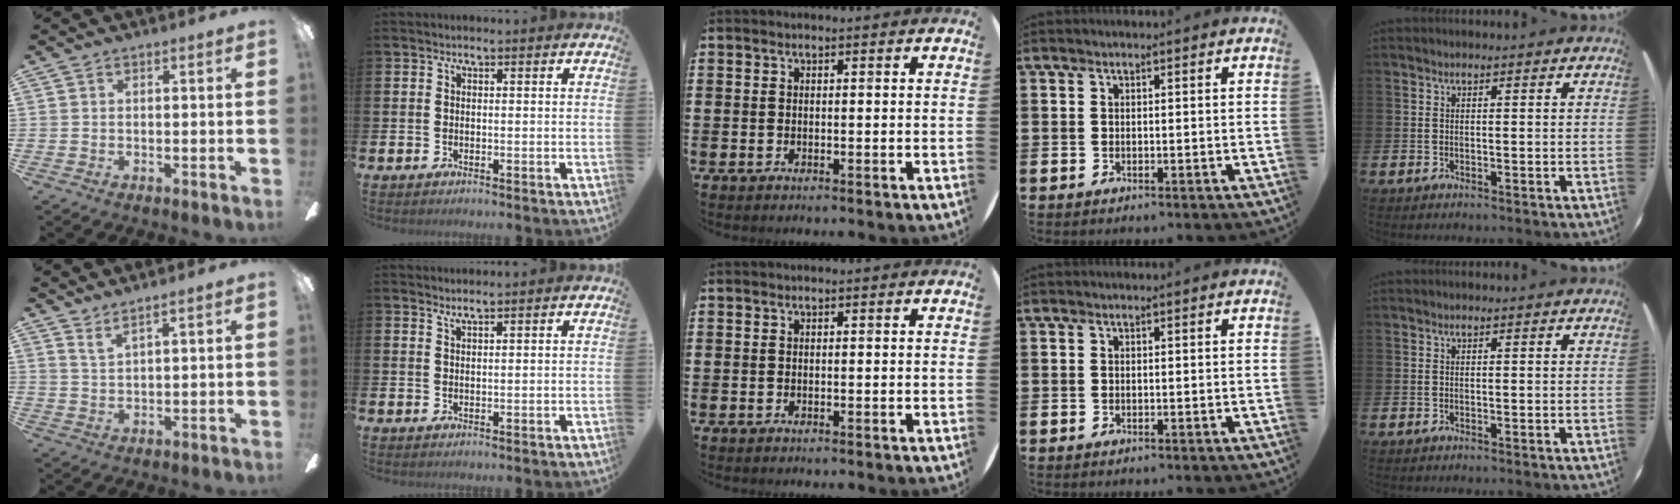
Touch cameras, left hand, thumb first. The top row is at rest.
{"thumb": {"total": 3.1, "force": [2.8, -0.3, 1.2], "torque": [-0.031, -0.011, 0.051]}, "index": {"total": 1.2, "force": [1.2, -0.2, 0.0], "torque": [-0.001, -0.004, 0.023]}}